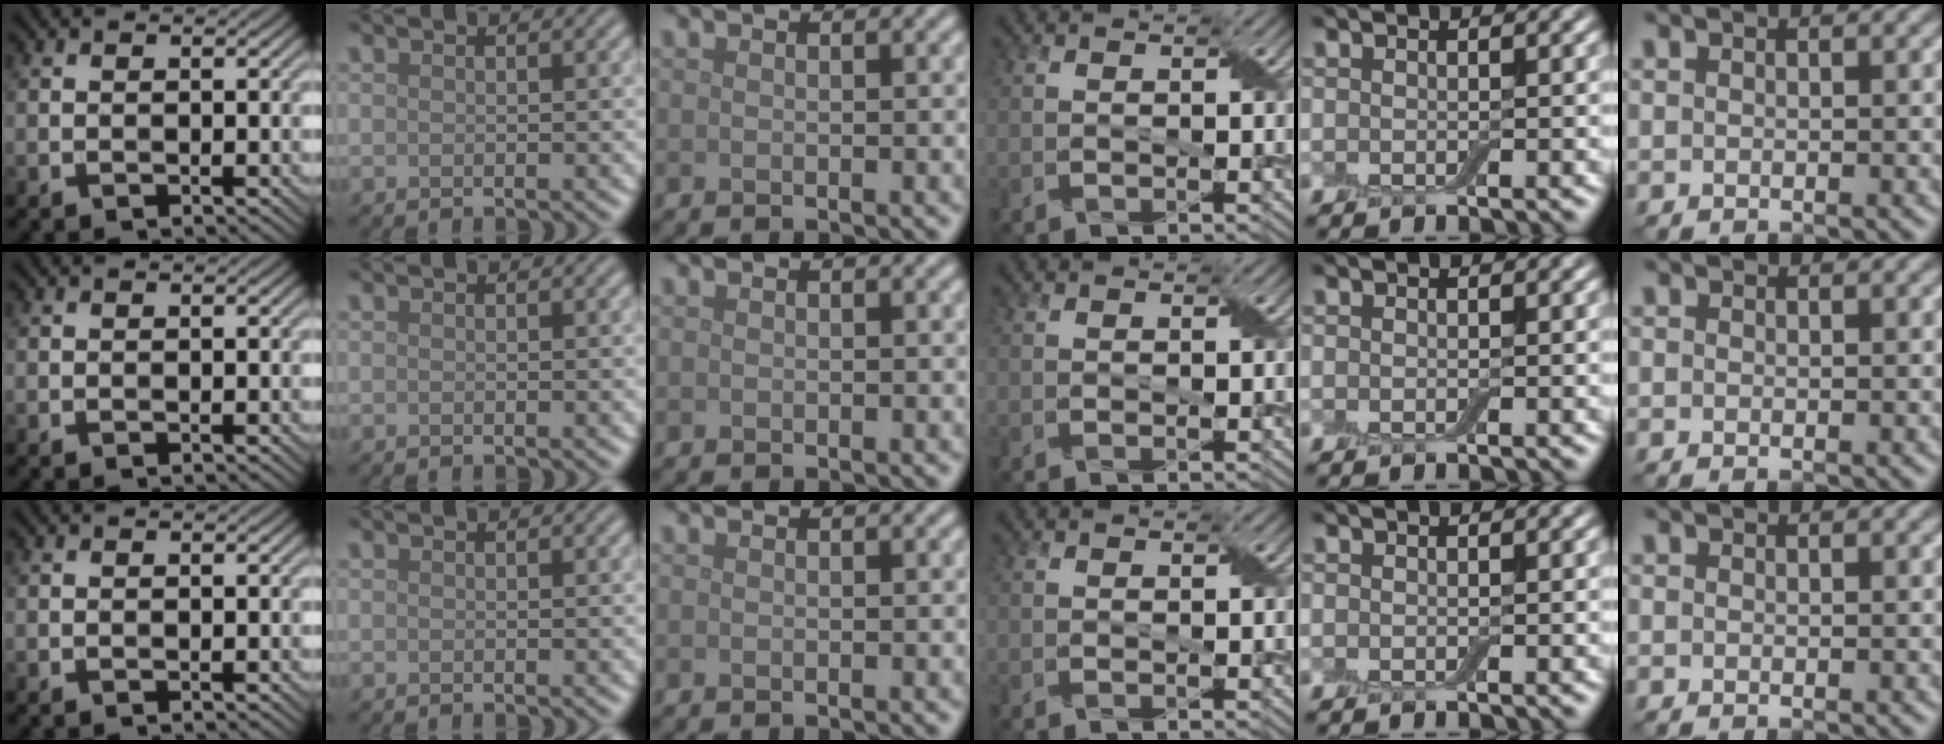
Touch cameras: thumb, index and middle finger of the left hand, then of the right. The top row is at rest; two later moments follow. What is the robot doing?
{"motion": "fold", "object": "cloth"}